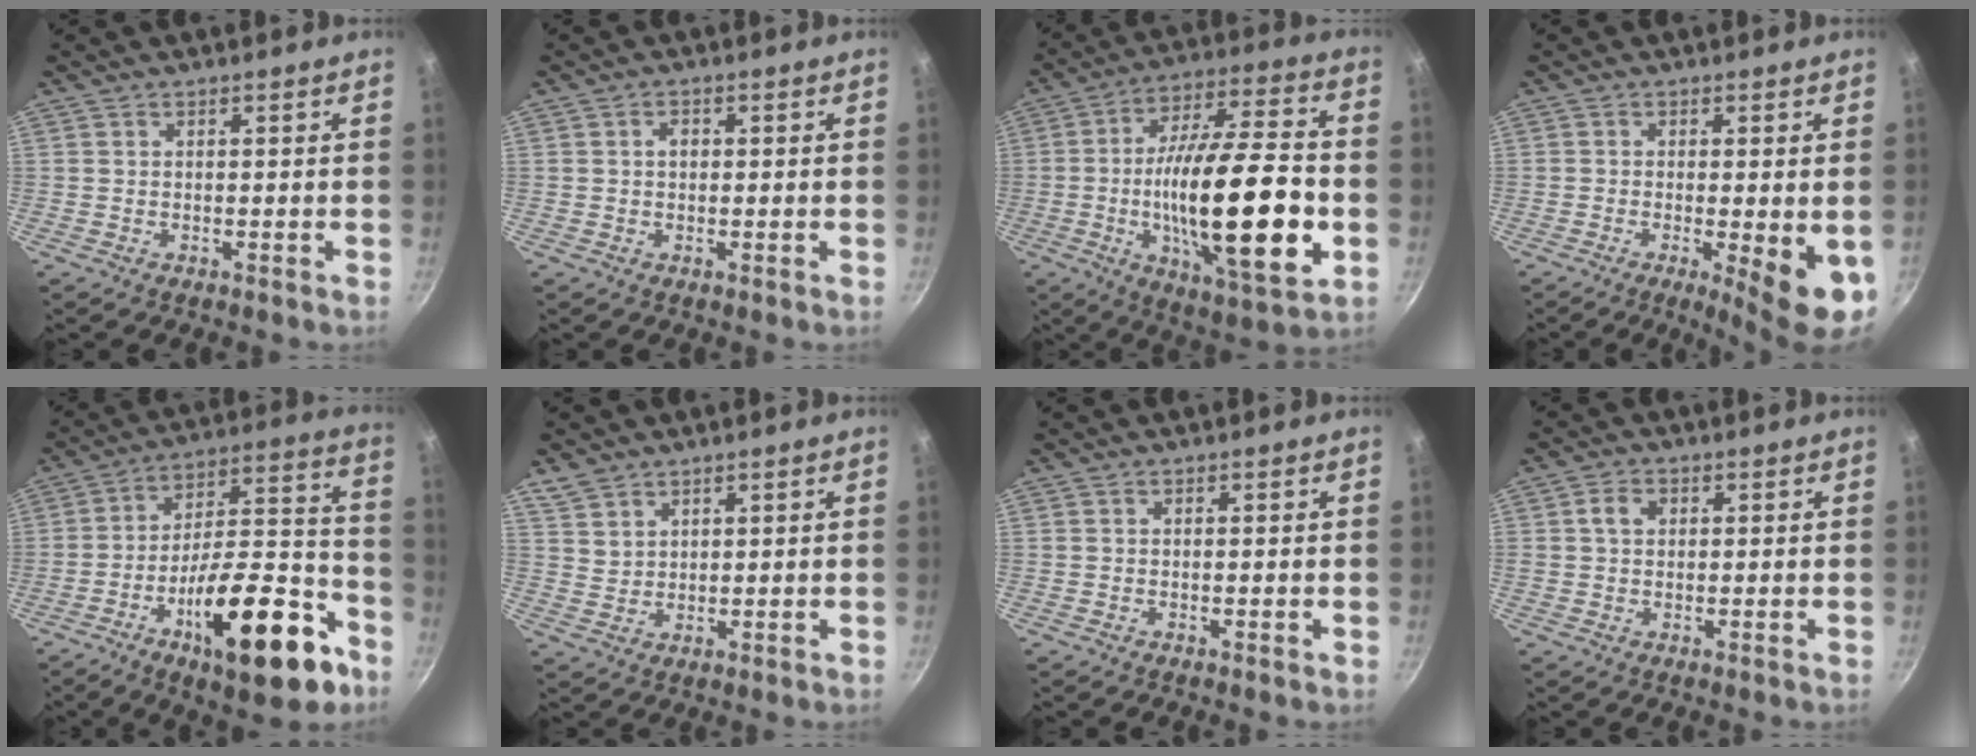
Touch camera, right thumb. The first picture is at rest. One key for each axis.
{"total": 1.8, "fx": 0.2, "fy": 1.3, "fz": 1.2, "tx": -0.013, "ty": 0.004, "tz": 0.002}
{"total": 26.8, "fx": -4.7, "fy": 8.4, "fz": 25.0, "tx": -0.408, "ty": 0.018, "tz": -0.073}
{"total": 8.3, "fx": -2.1, "fy": 1.7, "fz": 7.9, "tx": -0.104, "ty": -0.010, "tz": -0.022}
{"total": 24.9, "fx": -12.4, "fy": 9.2, "fz": 19.5, "tx": -0.244, "ty": 0.080, "tz": -0.191}
{"total": 4.4, "fx": 3.2, "fy": 2.6, "fz": 1.2, "tx": -0.013, "ty": -0.006, "tz": 0.069}
{"total": 0.6, "fx": -0.1, "fy": -0.2, "fz": 0.6, "tx": -0.009, "ty": -0.001, "tz": -0.005}
{"total": 3.1, "fx": 0.7, "fy": 2.4, "fz": 1.8, "tx": -0.021, "ty": 0.005, "tz": 0.008}